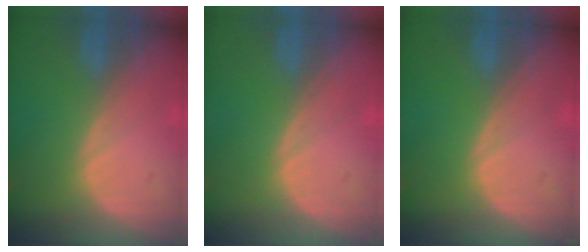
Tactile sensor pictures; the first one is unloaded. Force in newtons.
{"total": 0.0}
{"total": 0.0}